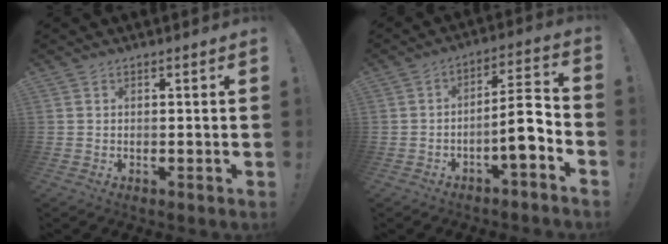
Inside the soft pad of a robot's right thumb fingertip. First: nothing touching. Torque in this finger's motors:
{"motor_torque": [2.56, 2.44, 1.08, -1.25, 0.70]}